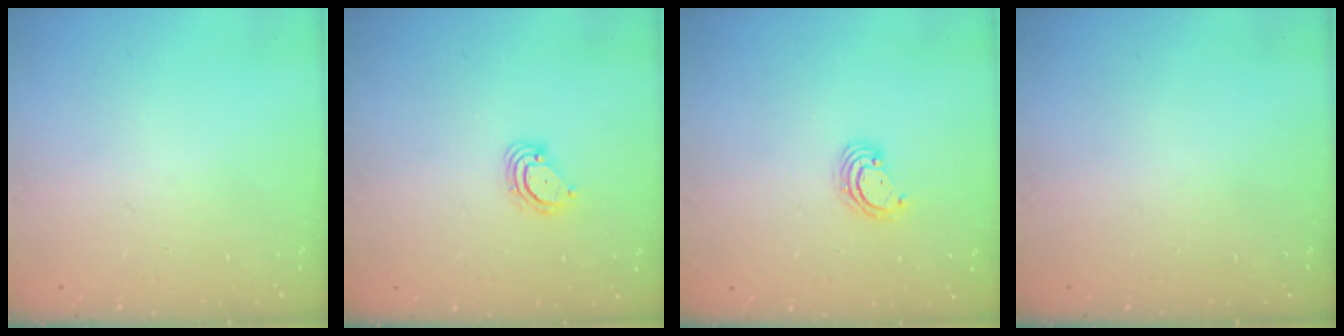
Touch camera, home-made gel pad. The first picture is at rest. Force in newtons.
{"total": 3.9, "press": 3.9, "slide": 0.4}
{"total": 3.8, "press": 3.8, "slide": 0.2}
{"total": 0.0}